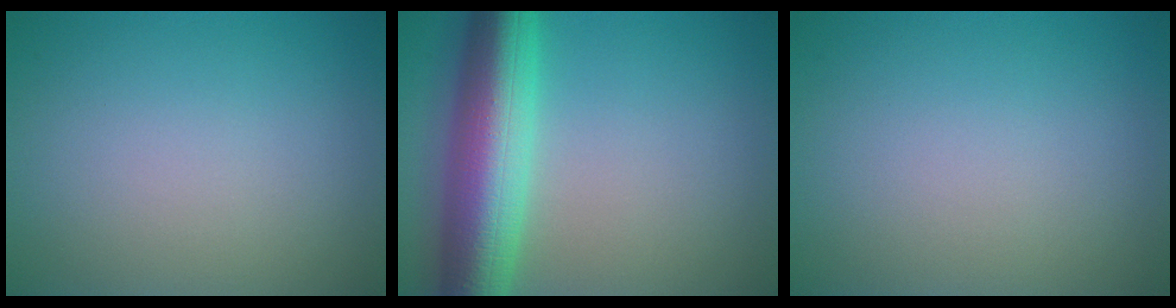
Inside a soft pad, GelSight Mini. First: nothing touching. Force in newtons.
{"total": 9.9, "press": 9.9, "slide": 0.2}
{"total": 0.0}